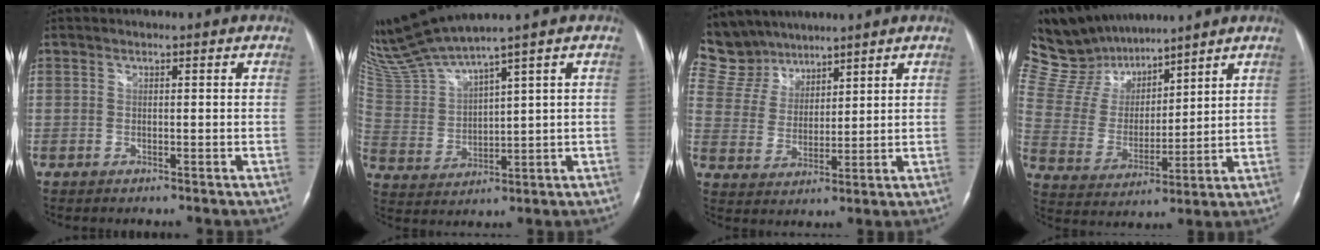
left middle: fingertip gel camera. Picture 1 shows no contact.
{"total": 9.2, "force": [8.3, -1.6, 3.6], "torque": [-0.092, -0.001, 0.181]}
{"total": 9.7, "force": [8.6, 4.4, 0.3], "torque": [-0.018, 0.015, 0.184]}
{"total": 13.7, "force": [12.4, 4.1, 4.2], "torque": [-0.098, 0.020, 0.245]}